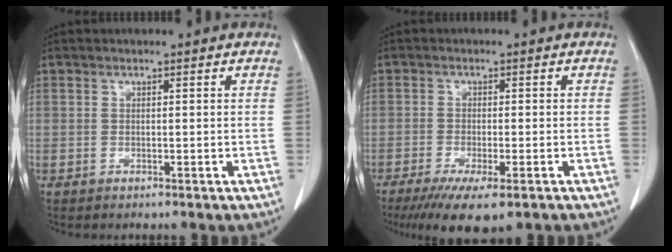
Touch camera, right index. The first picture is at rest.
{"total": 8.9, "force": [-5.9, 1.8, 6.4], "torque": [-0.096, -0.020, -0.088]}